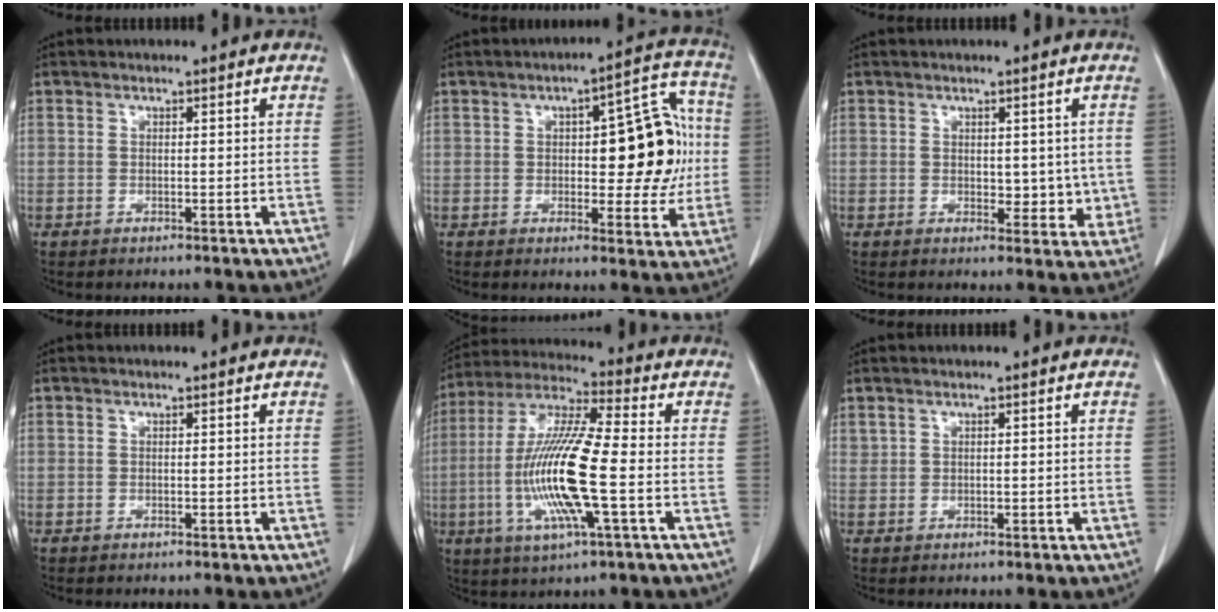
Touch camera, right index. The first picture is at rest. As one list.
[{"total": 13.6, "force": [0.8, 5.2, 12.5], "torque": [-0.143, 0.038, 0.016]}, {"total": 4.5, "force": [0.3, 2.9, 3.5], "torque": [-0.024, -0.005, 0.009]}, {"total": 0.0}, {"total": 15.6, "force": [-3.2, 1.2, 15.3], "torque": [-0.315, -0.010, -0.066]}, {"total": 0.7, "force": [0.5, 0.4, 0.1], "torque": [-0.001, 0.005, 0.014]}]